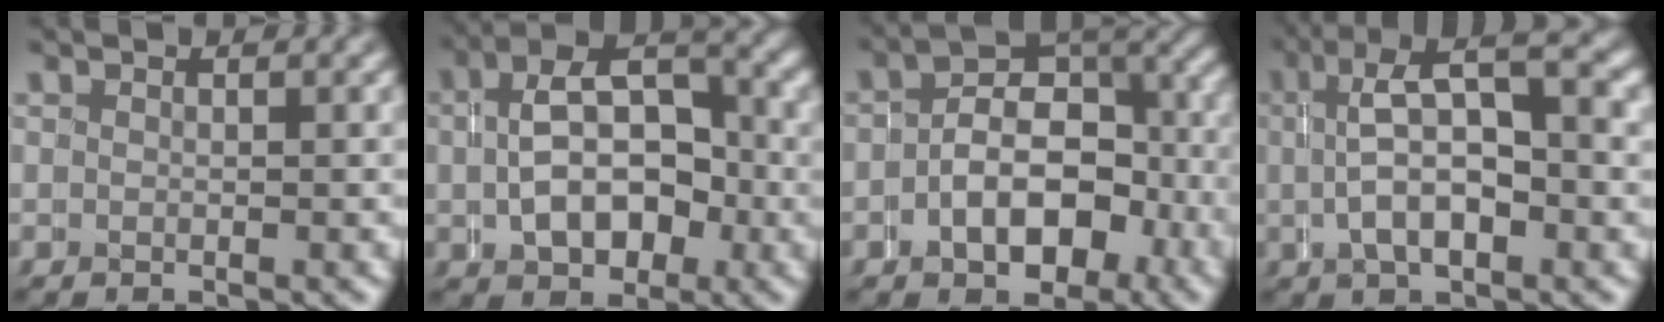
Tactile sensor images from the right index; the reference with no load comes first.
{"total": 7.2, "force": [0.2, 4.4, 5.7], "torque": [-0.083, 0.005, 0.004]}
{"total": 8.0, "force": [-1.3, 4.9, 6.2], "torque": [-0.094, -0.005, -0.015]}
{"total": 6.5, "force": [0.9, 2.3, 6.1], "torque": [-0.092, 0.019, 0.011]}